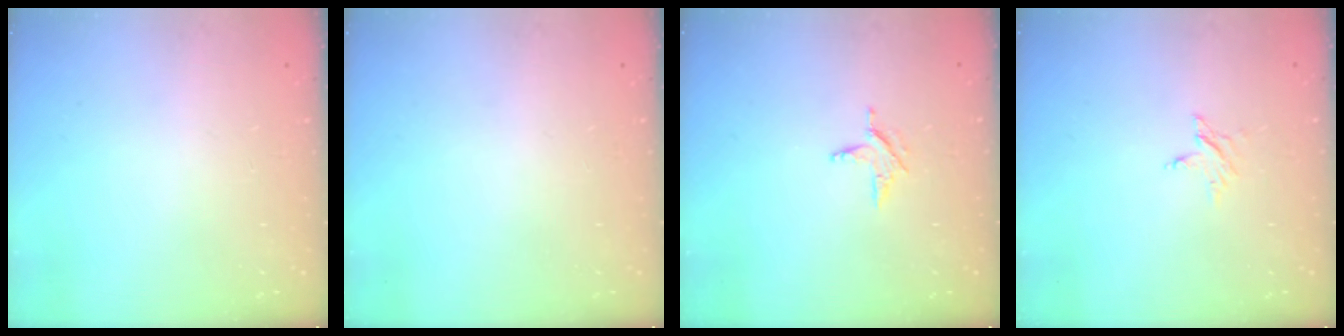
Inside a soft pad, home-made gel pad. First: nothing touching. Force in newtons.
{"total": 0.0}
{"total": 4.1, "press": 4.1, "slide": 0.4}
{"total": 2.7, "press": 2.7, "slide": 0.3}